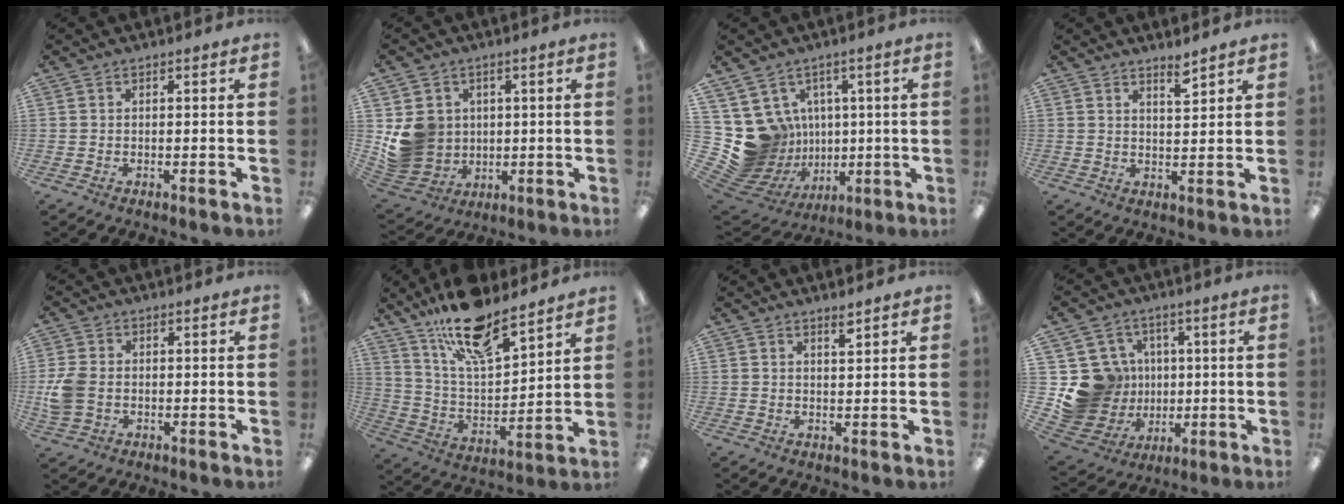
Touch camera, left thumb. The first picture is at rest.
{"total": 9.8, "force": [1.5, 9.3, 2.6], "torque": [-0.072, -0.003, 0.042]}
{"total": 13.3, "force": [1.0, 12.9, 3.2], "torque": [-0.092, -0.030, 0.051]}
{"total": 3.7, "force": [3.2, 0.6, 1.8], "torque": [-0.019, -0.022, 0.052]}
{"total": 6.6, "force": [-0.6, 5.0, 4.2], "torque": [-0.084, 0.005, -0.009]}
{"total": 18.1, "force": [13.9, 6.2, 9.8], "torque": [-0.177, -0.078, 0.241]}
{"total": 2.0, "force": [1.7, 0.1, 1.0], "torque": [-0.016, -0.006, 0.030]}
{"total": 16.9, "force": [0.8, 16.1, 5.2], "torque": [-0.120, -0.005, 0.048]}